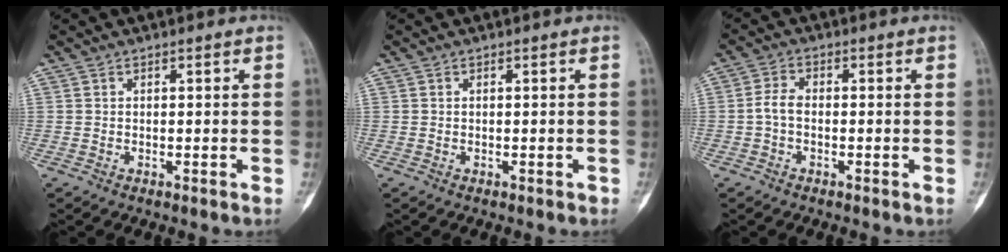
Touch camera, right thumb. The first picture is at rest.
{"total": 0.0}
{"total": 3.1, "force": [-0.5, 1.9, 2.4], "torque": [-0.047, 0.013, -0.018]}